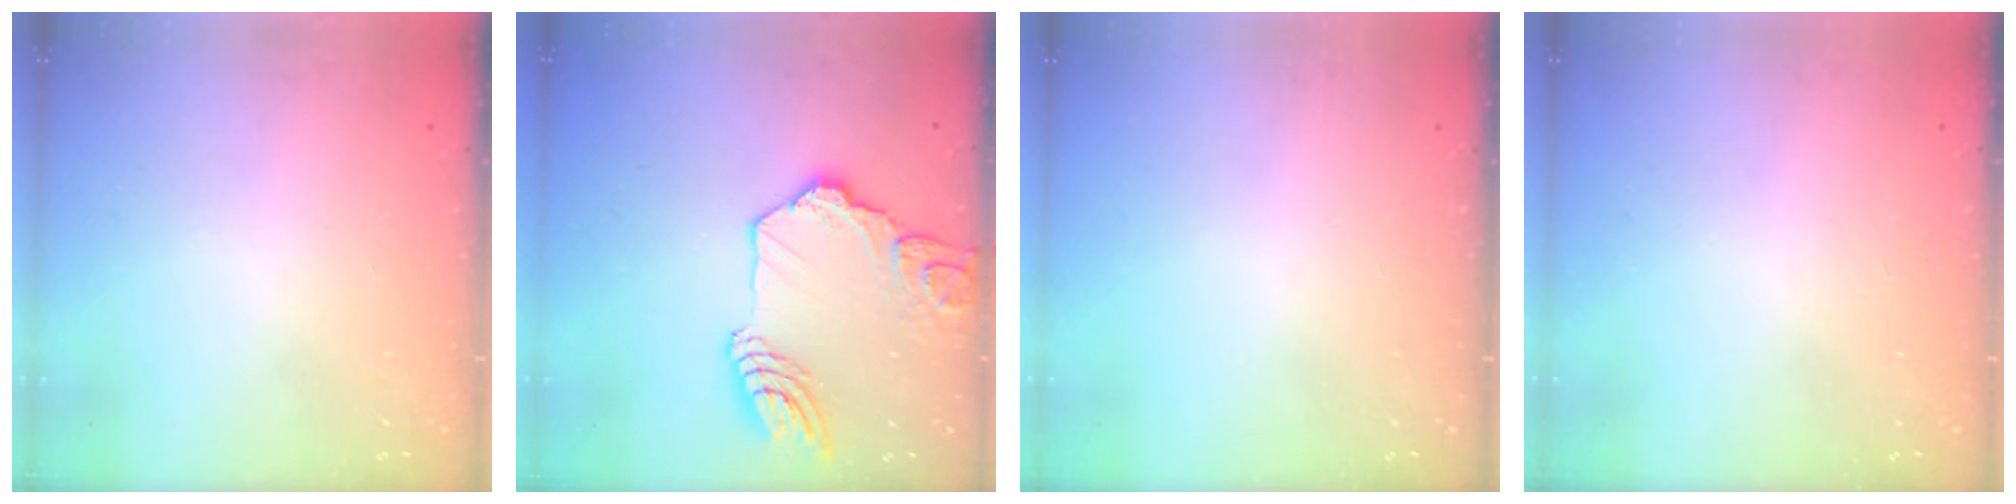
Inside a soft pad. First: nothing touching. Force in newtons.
{"total": 17.0, "press": 16.9, "slide": 1.9}
{"total": 0.0}
{"total": 0.0}